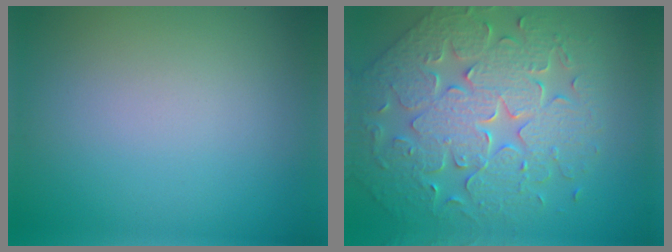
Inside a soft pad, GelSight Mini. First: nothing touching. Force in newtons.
{"total": 6.8, "press": 6.0, "slide": 3.2}